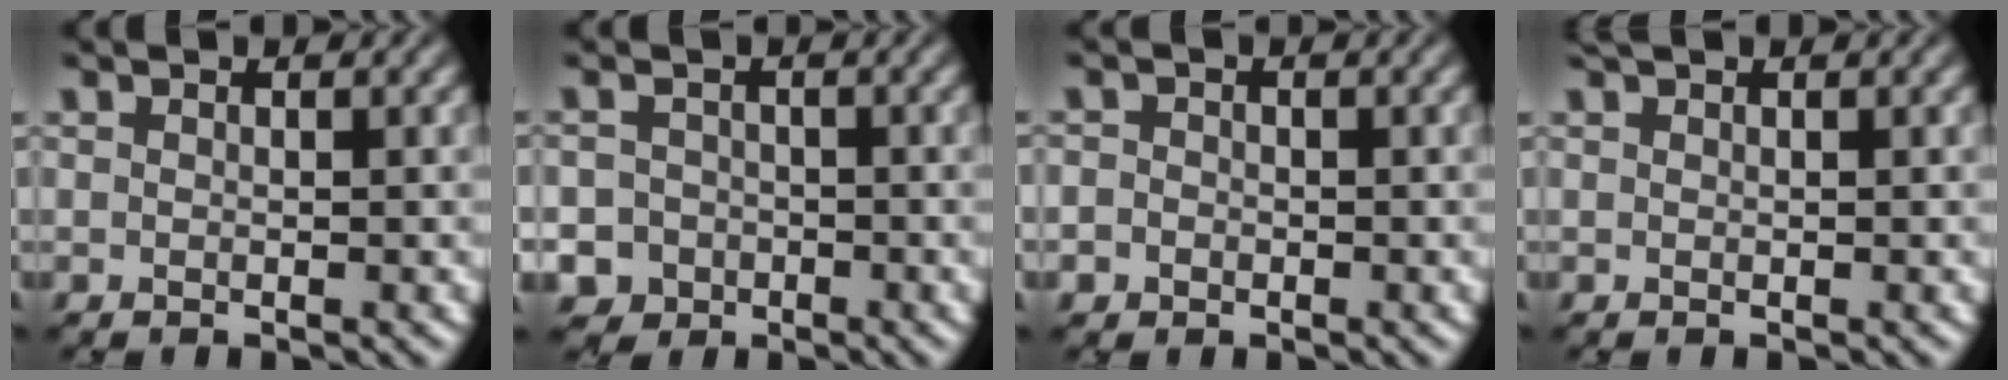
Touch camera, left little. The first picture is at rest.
{"total": 5.6, "force": [-3.2, 4.5, 1.2], "torque": [-0.011, -0.014, -0.061]}
{"total": 1.6, "force": [-0.4, 1.4, 0.5], "torque": [0.006, 0.004, -0.013]}
{"total": 0.6, "force": [0.5, 0.0, 0.3], "torque": [-0.003, 0.002, 0.010]}